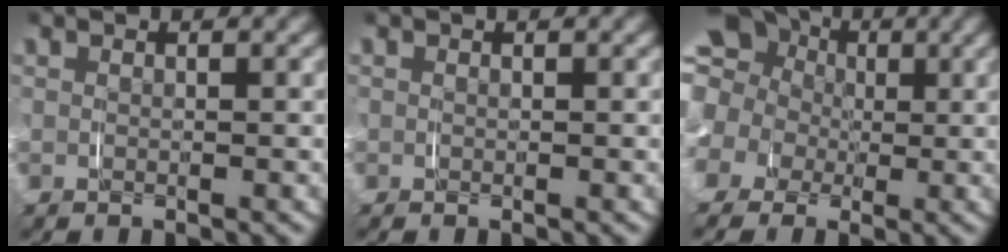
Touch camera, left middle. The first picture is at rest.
{"total": 0.0}
{"total": 12.2, "force": [1.2, 11.1, 4.9], "torque": [-0.124, -0.012, 0.002]}